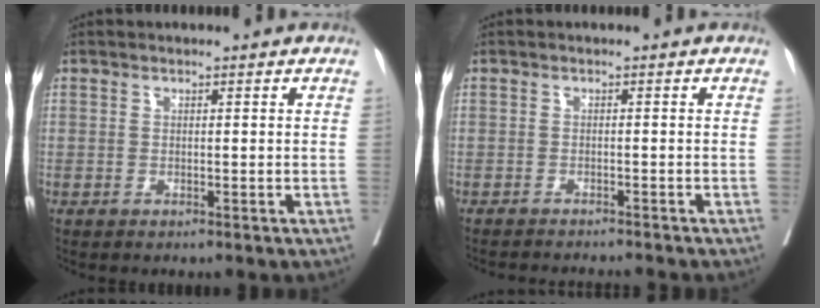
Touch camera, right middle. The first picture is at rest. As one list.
[{"total": 8.9, "force": [-8.4, 0.1, 2.9], "torque": [-0.024, -0.013, -0.109]}]